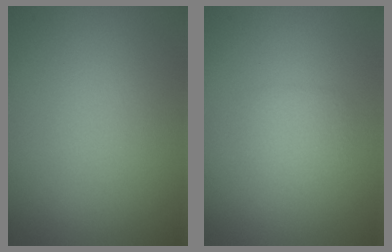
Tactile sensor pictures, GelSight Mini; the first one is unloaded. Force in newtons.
{"total": 1.4, "press": 1.4, "slide": 0.0}